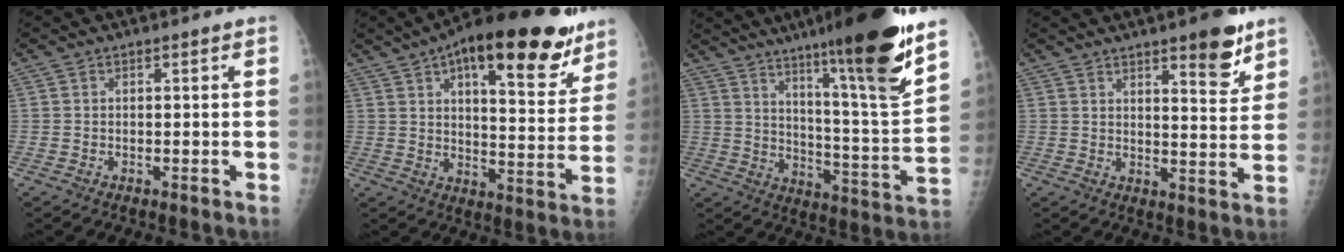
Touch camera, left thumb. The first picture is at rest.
{"total": 24.1, "force": [14.4, 8.8, 17.3], "torque": [-0.215, -0.037, 0.208]}
{"total": 22.3, "force": [14.9, 1.3, 16.5], "torque": [-0.226, -0.076, 0.233]}
{"total": 9.0, "force": [5.9, 2.5, 6.3], "torque": [-0.066, -0.038, 0.081]}